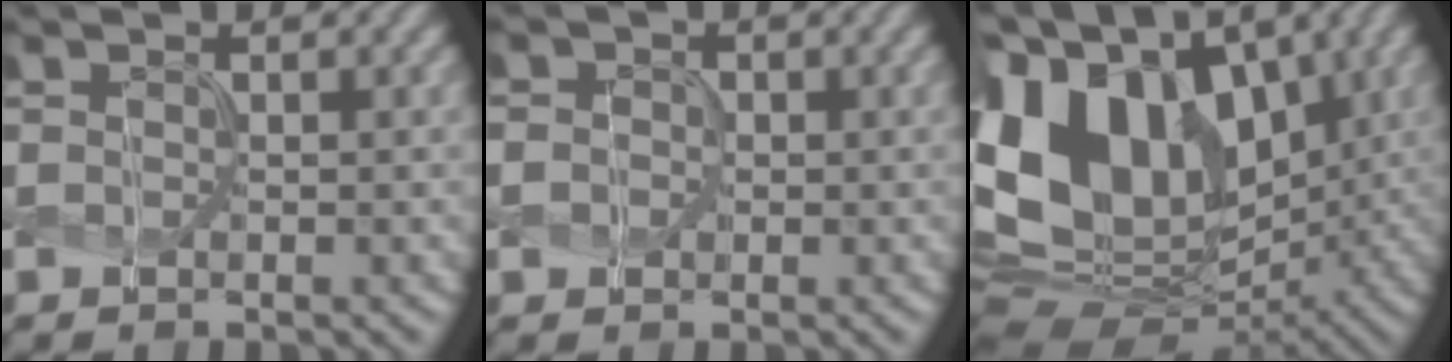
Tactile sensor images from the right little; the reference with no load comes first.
{"total": 2.5, "force": [0.4, 2.2, 1.1], "torque": [-0.007, 0.016, -0.012]}
{"total": 17.2, "force": [1.6, 12.1, 12.1], "torque": [-0.245, 0.010, 0.027]}